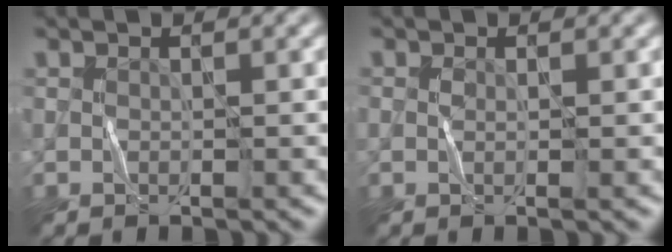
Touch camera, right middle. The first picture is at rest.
{"total": 0.7, "force": [0.1, 0.4, 0.6], "torque": [-0.011, 0.000, 0.001]}